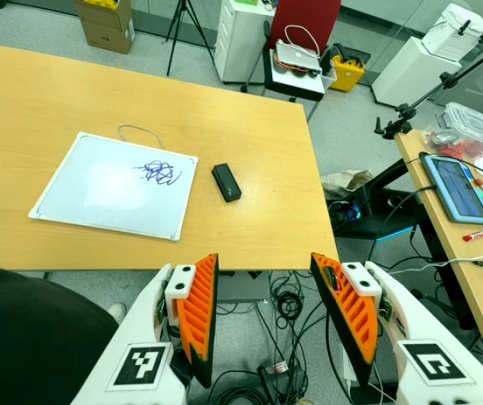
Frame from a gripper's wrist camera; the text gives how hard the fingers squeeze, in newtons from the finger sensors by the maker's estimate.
{"total": 0.0}